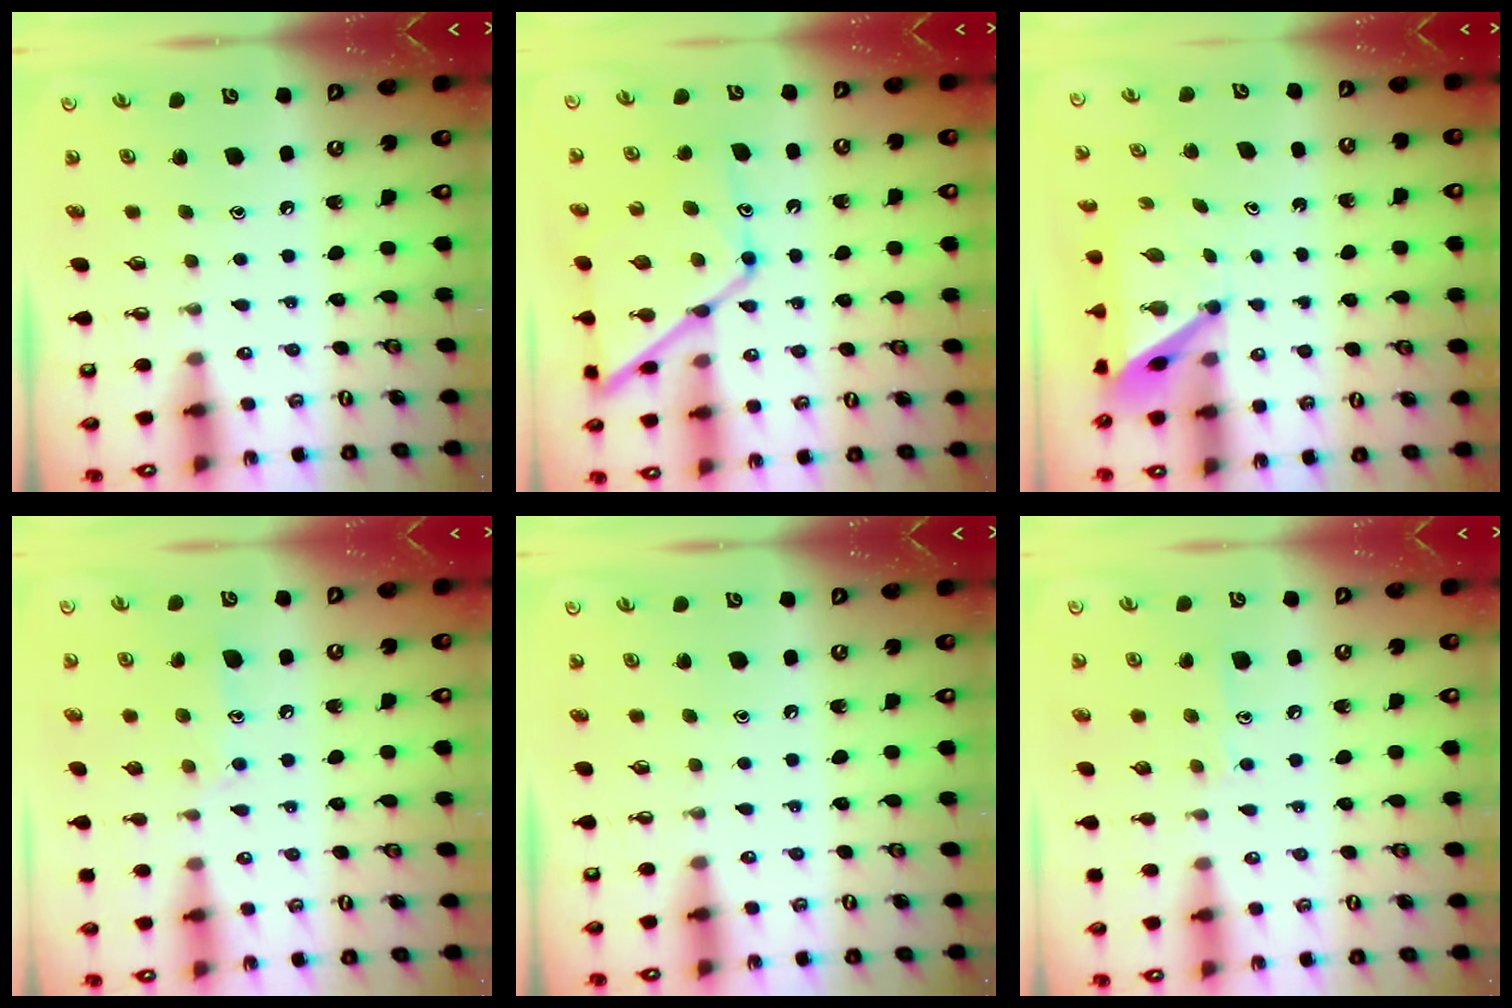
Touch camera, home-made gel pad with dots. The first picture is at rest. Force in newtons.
{"total": 14.6, "press": 14.6, "slide": 1.0}
{"total": 5.5, "press": 5.5, "slide": 0.5}
{"total": 9.6, "press": 9.6, "slide": 0.6}
{"total": 0.0}
{"total": 7.0, "press": 6.9, "slide": 0.6}